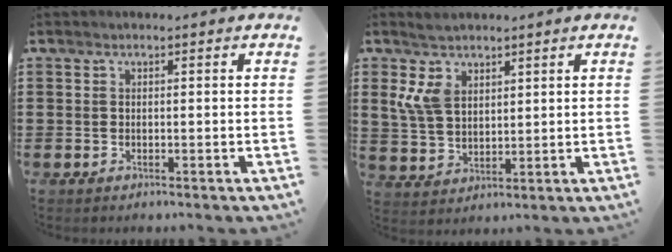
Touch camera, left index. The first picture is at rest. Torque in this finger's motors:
{"motor_torque": [1.39, -0.49, 0.44, 0.18]}